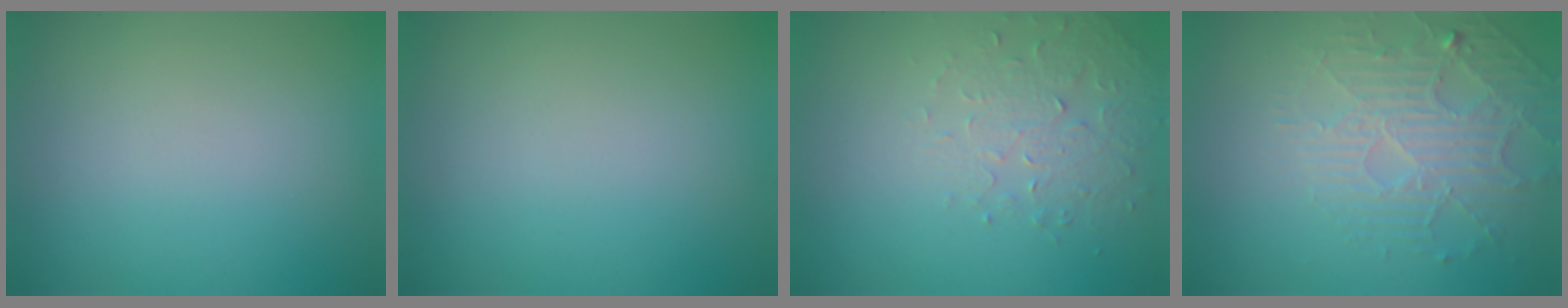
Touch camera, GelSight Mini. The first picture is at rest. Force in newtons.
{"total": 0.0}
{"total": 1.9, "press": 1.5, "slide": 1.1}
{"total": 4.5, "press": 3.3, "slide": 3.1}